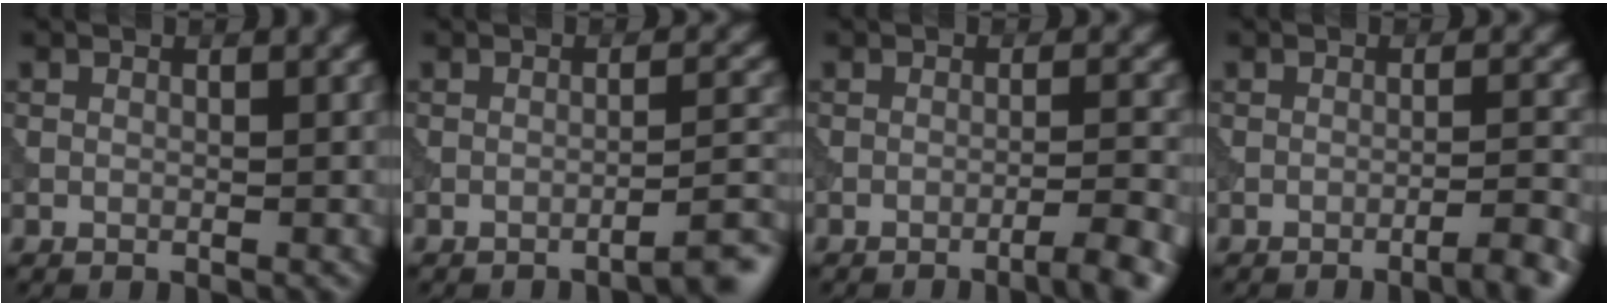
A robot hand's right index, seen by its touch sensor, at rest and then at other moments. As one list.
[{"total": 3.2, "force": [-2.2, 0.5, 2.2], "torque": [-0.018, 0.015, -0.042]}, {"total": 3.9, "force": [-2.3, 0.6, 3.1], "torque": [-0.040, 0.010, -0.045]}, {"total": 3.6, "force": [-2.3, 0.5, 2.7], "torque": [-0.030, 0.013, -0.046]}]